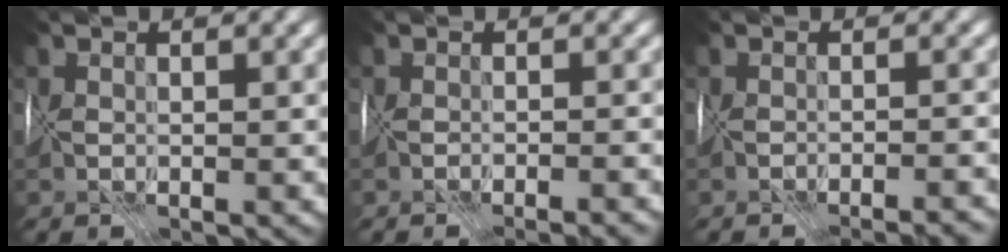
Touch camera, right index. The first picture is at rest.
{"total": 3.5, "force": [-3.3, 0.1, 1.1], "torque": [0.004, -0.003, -0.033]}
{"total": 5.6, "force": [-5.4, 0.6, 1.5], "torque": [0.008, 0.000, -0.051]}